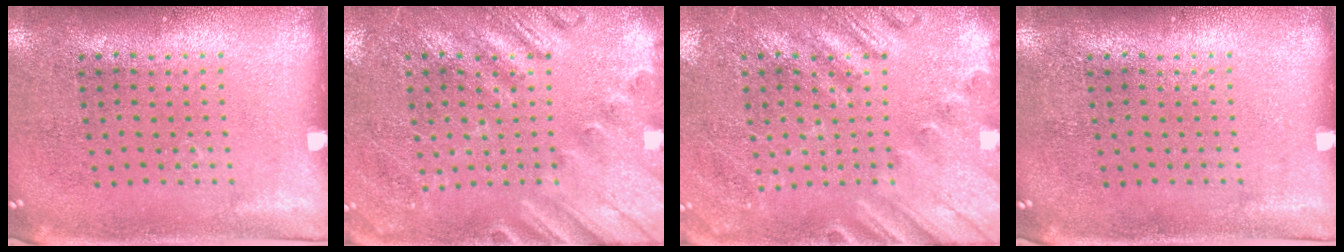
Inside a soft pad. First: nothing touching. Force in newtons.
{"total": 2.3, "press": 2.1, "slide": 0.9}
{"total": 2.3, "press": 2.1, "slide": 0.9}
{"total": 0.0}